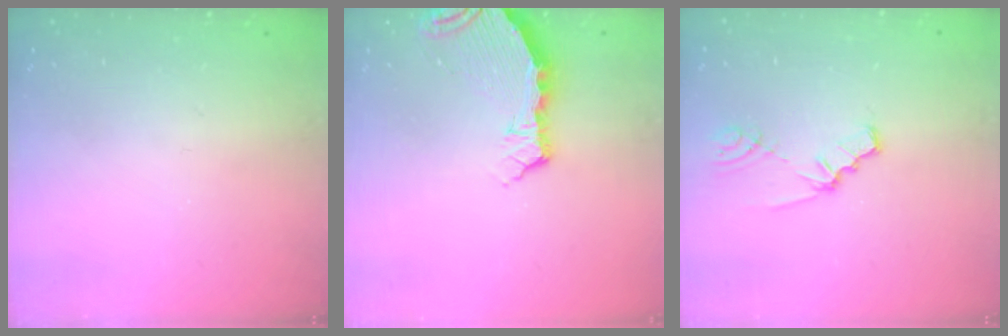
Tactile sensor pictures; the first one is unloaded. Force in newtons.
{"total": 7.3, "press": 6.2, "slide": 3.9}
{"total": 1.6, "press": 1.6, "slide": 0.3}